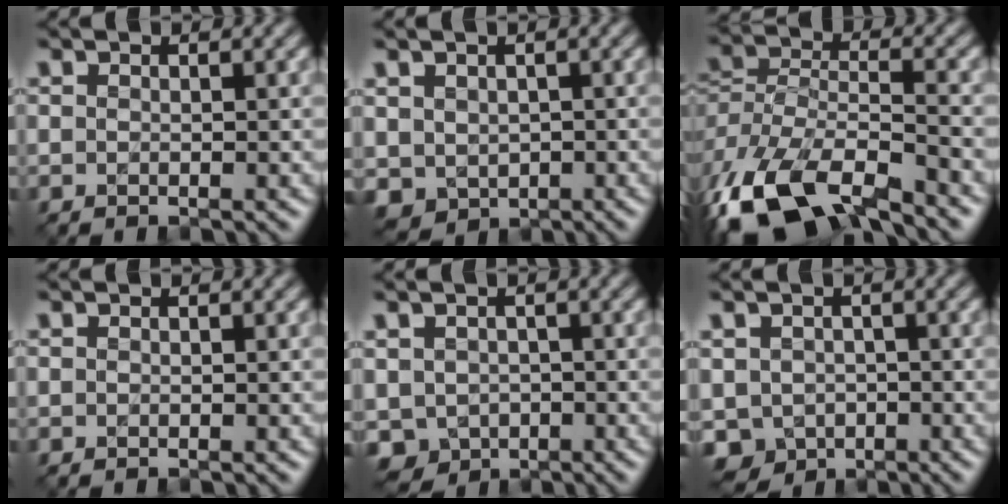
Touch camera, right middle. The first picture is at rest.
{"total": 2.9, "force": [-0.1, 2.6, 1.2], "torque": [-0.032, -0.007, 0.002]}
{"total": 13.2, "force": [-9.4, 5.3, 7.7], "torque": [-0.165, -0.026, -0.159]}
{"total": 0.0}
{"total": 4.0, "force": [-1.3, 3.5, 1.6], "torque": [-0.032, -0.008, -0.026]}
{"total": 4.4, "force": [-1.5, 3.7, 1.7], "torque": [-0.033, -0.009, -0.030]}